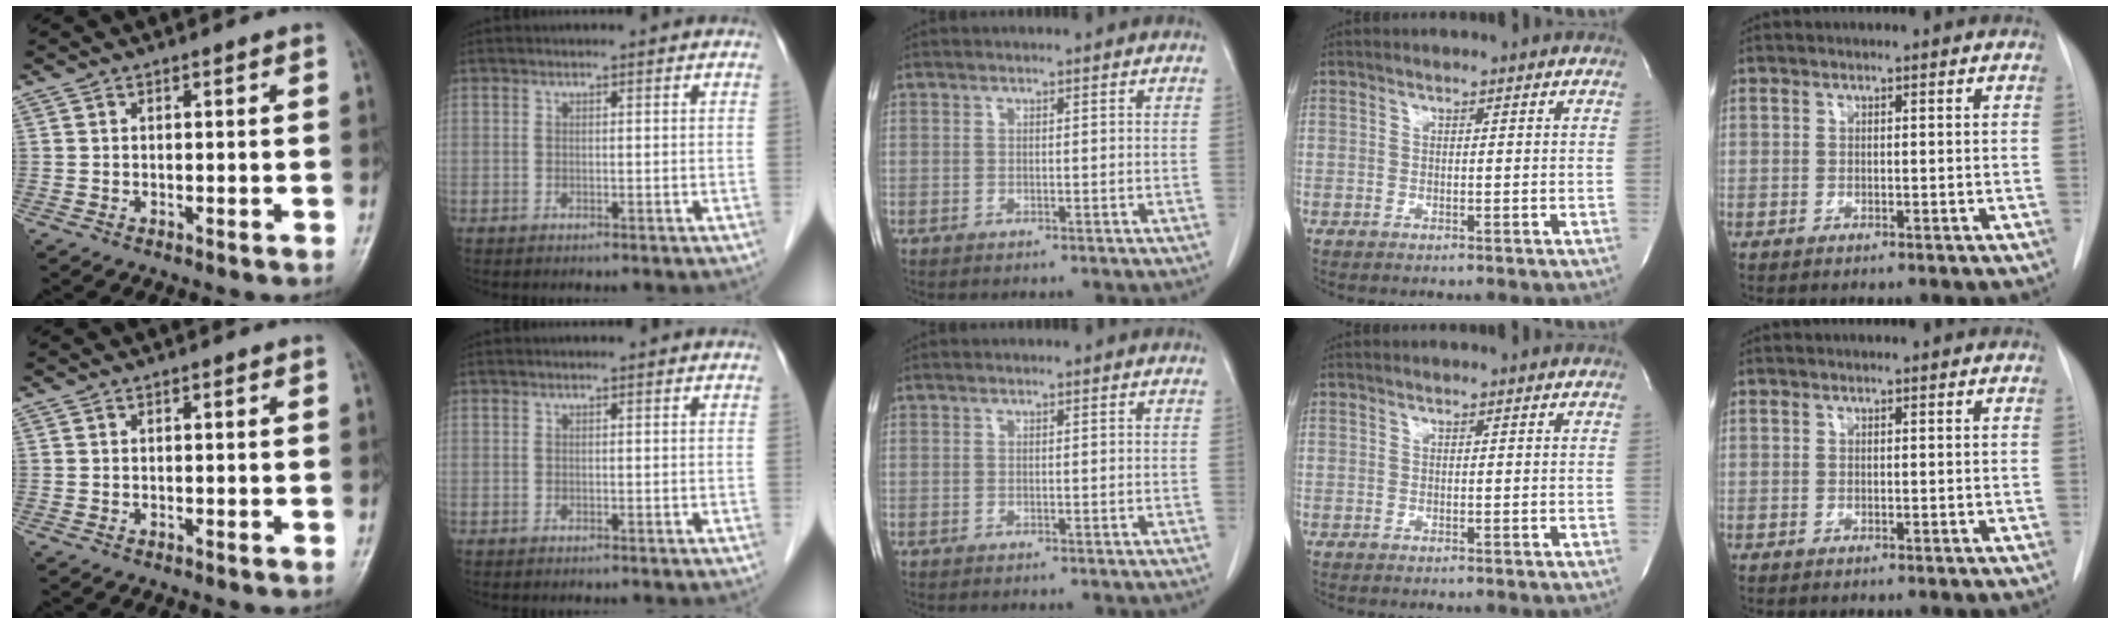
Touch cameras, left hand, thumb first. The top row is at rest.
{}